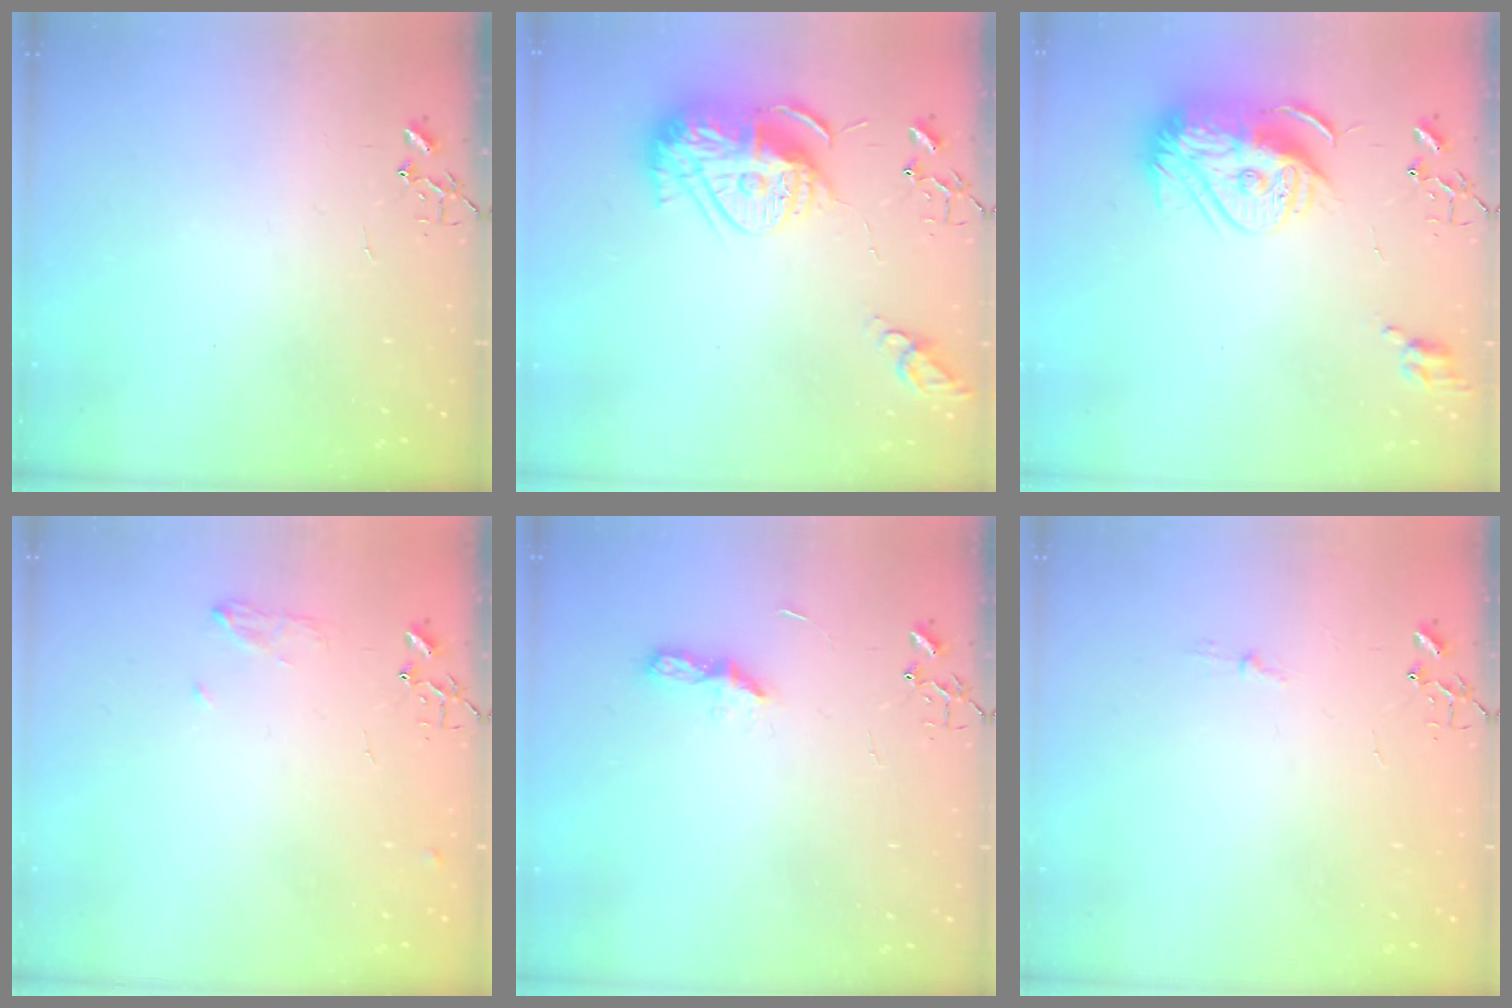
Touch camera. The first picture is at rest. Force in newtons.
{"total": 15.2, "press": 15.1, "slide": 1.4}
{"total": 15.1, "press": 15.0, "slide": 1.3}
{"total": 6.6, "press": 6.5, "slide": 1.1}
{"total": 6.3, "press": 6.3, "slide": 0.7}
{"total": 3.3, "press": 3.3, "slide": 0.5}